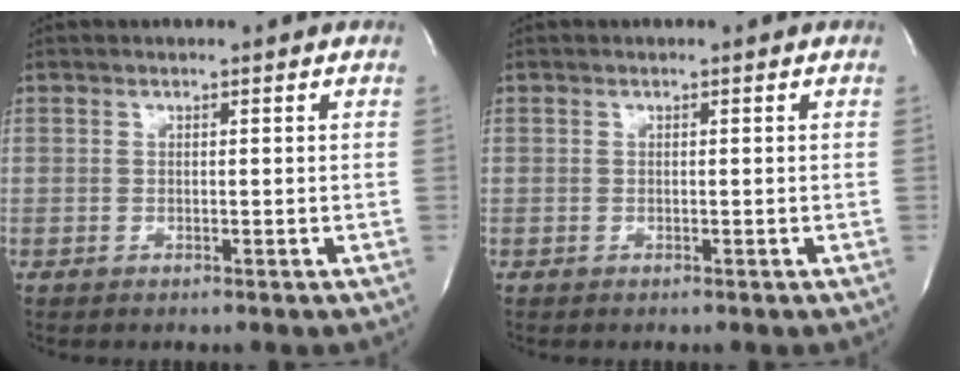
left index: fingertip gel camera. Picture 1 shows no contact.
{"total": 0.0}